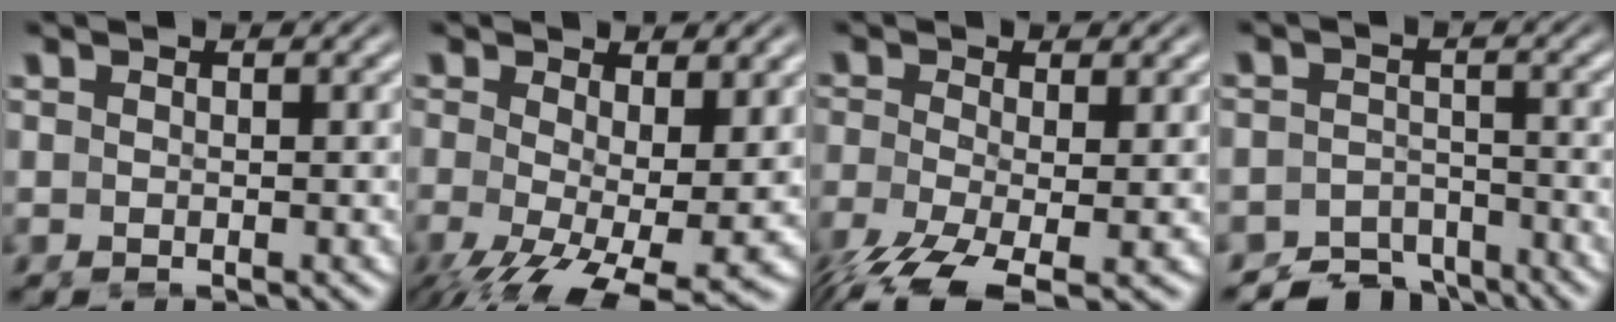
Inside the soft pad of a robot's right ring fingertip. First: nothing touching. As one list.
[{"total": 6.8, "force": [-3.7, 2.5, 5.1], "torque": [-0.099, -0.062, -0.033]}, {"total": 5.5, "force": [-4.0, 1.6, 3.5], "torque": [-0.082, -0.043, -0.048]}, {"total": 7.4, "force": [-6.6, 3.3, 1.0], "torque": [0.011, -0.022, -0.117]}]